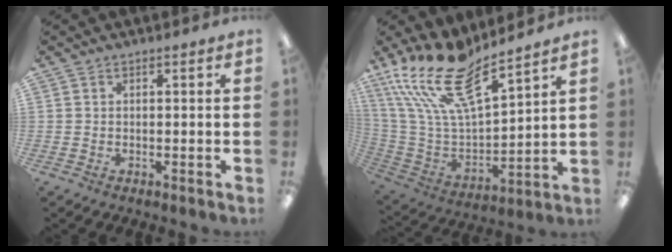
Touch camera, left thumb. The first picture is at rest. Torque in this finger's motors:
{"motor_torque": [0.30, 0.33, 1.63, -1.14, 0.50]}